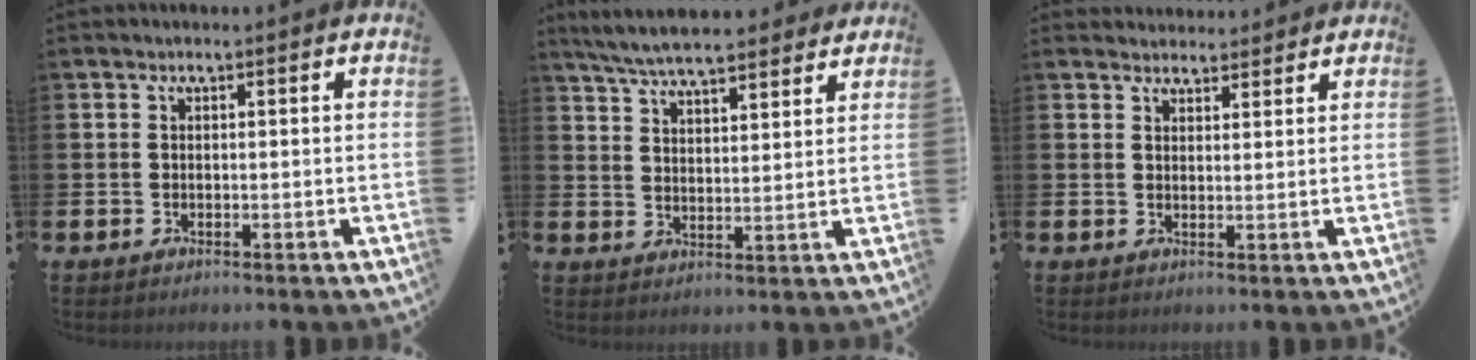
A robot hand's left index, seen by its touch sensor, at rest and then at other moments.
{"total": 6.8, "force": [6.4, 1.0, 2.0], "torque": [-0.051, -0.032, 0.114]}
{"total": 2.8, "force": [2.7, 0.8, -0.1], "torque": [0.011, -0.014, 0.046]}